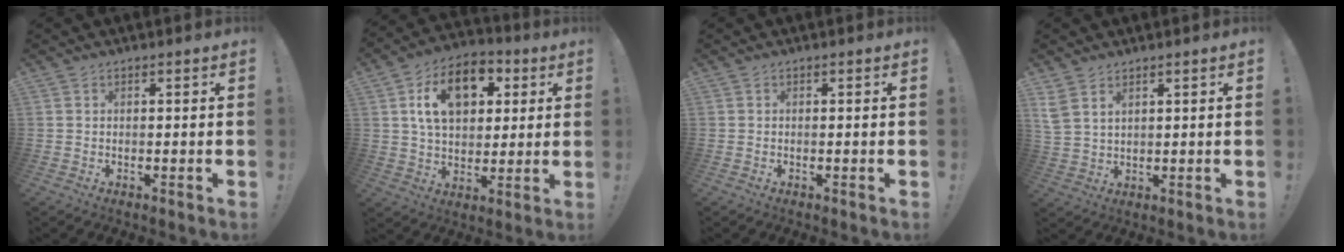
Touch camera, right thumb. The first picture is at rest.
{"total": 16.0, "force": [5.8, 10.7, 10.3], "torque": [-0.161, -0.004, 0.107]}
{"total": 0.0}
{"total": 4.7, "force": [3.0, 2.8, 2.5], "torque": [-0.053, -0.009, 0.061]}